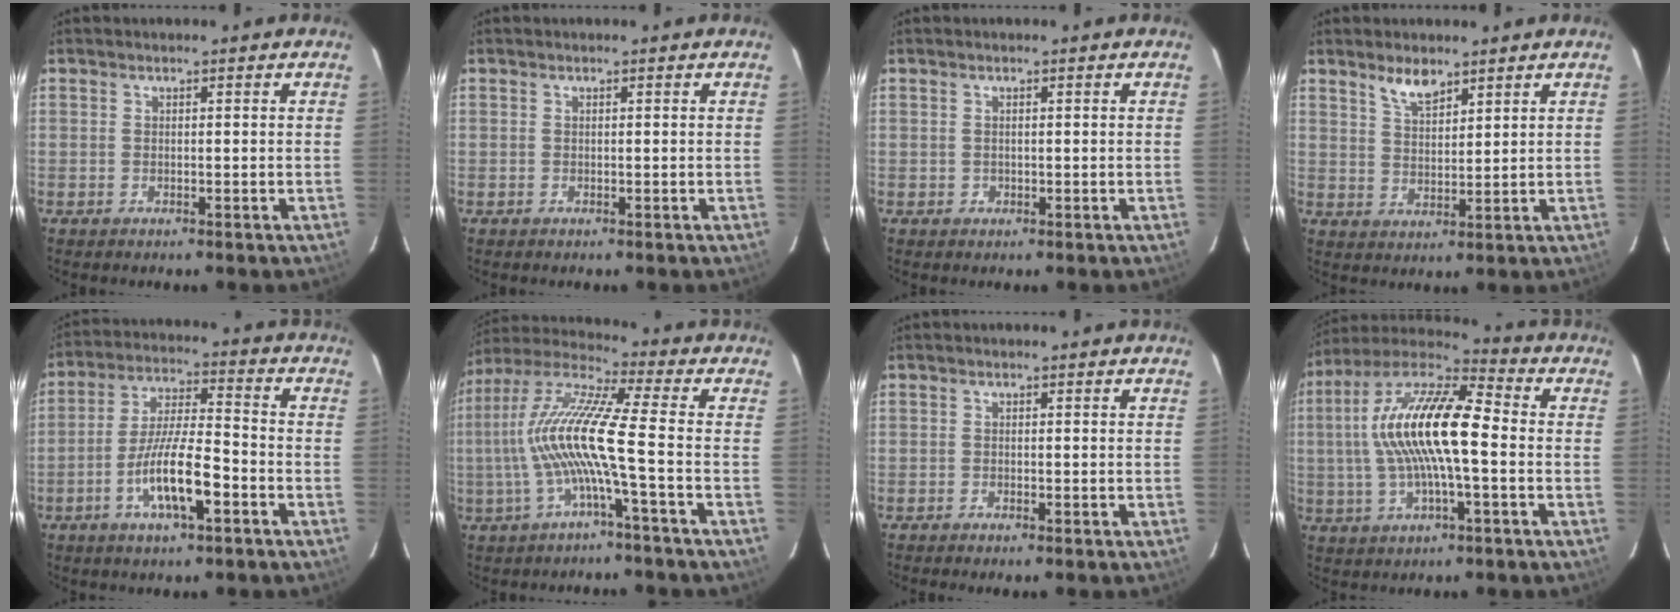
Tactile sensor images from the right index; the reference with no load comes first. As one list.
[{"total": 0.0}, {"total": 0.9, "force": [-0.1, 0.9, 0.0], "torque": [0.003, 0.002, 0.000]}, {"total": 4.8, "force": [3.7, 1.7, 2.6], "torque": [-0.046, 0.001, 0.072]}, {"total": 11.2, "force": [-5.0, 2.4, 9.8], "torque": [-0.193, -0.006, -0.089]}, {"total": 13.2, "force": [-2.6, -0.6, 13.0], "torque": [-0.250, 0.003, -0.051]}, {"total": 0.8, "force": [-0.7, 0.0, 0.4], "torque": [-0.011, -0.002, -0.014]}, {"total": 16.8, "force": [-0.4, 4.3, 16.2], "torque": [-0.303, 0.017, -0.019]}]